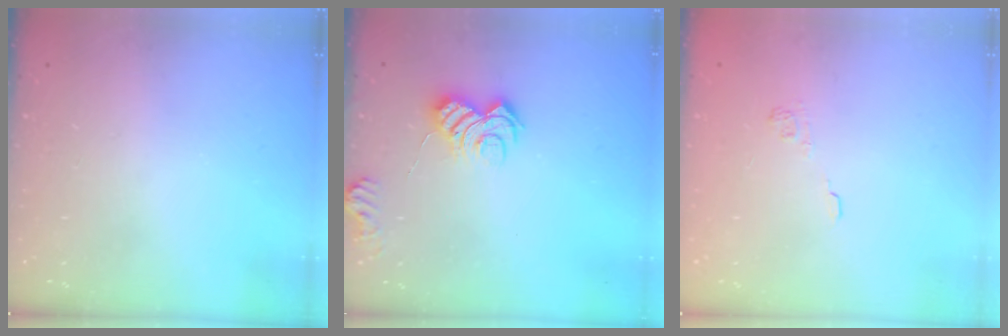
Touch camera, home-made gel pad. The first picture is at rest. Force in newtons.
{"total": 7.8, "press": 7.7, "slide": 0.9}
{"total": 2.2, "press": 1.8, "slide": 1.3}